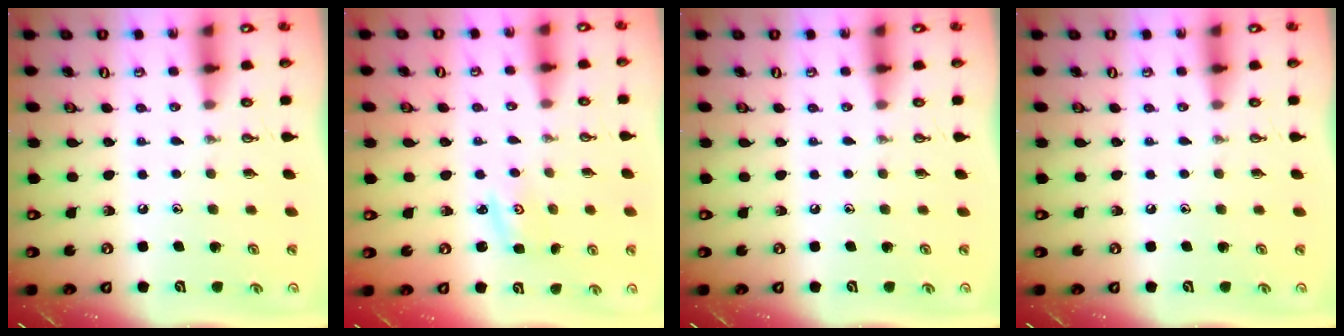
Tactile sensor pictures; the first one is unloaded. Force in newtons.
{"total": 2.8, "press": 2.8, "slide": 0.3}
{"total": 0.0}
{"total": 0.0}